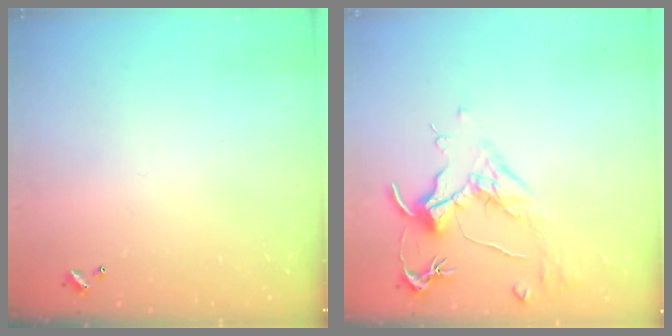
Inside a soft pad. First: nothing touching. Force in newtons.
{"total": 1.8, "press": 1.5, "slide": 0.9}